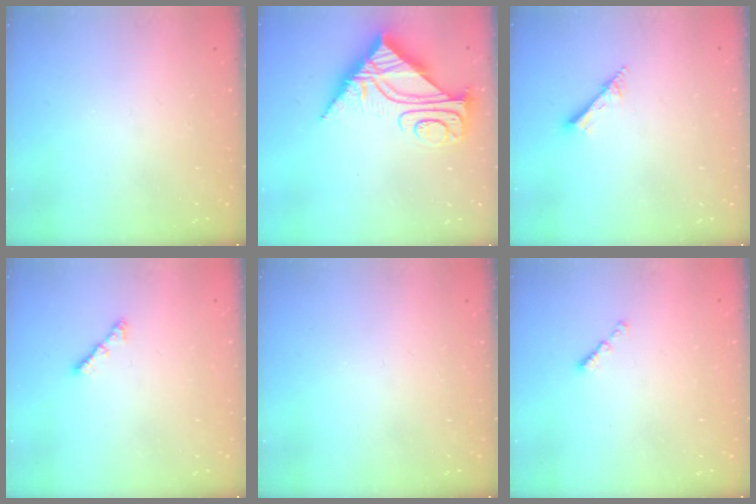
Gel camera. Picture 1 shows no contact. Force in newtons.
{"total": 11.4, "press": 11.3, "slide": 1.0}
{"total": 2.8, "press": 2.8, "slide": 0.2}
{"total": 2.7, "press": 2.7, "slide": 0.6}
{"total": 0.0}
{"total": 0.8, "press": 0.7, "slide": 0.4}